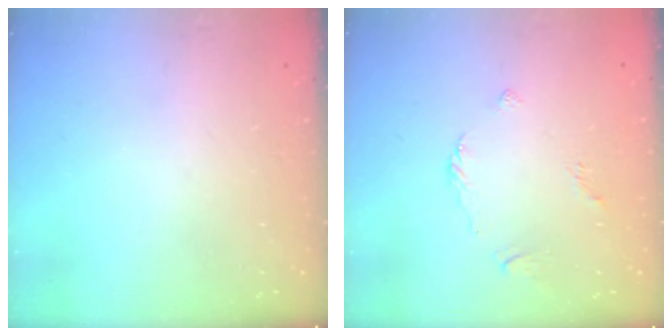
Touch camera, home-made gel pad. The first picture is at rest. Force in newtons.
{"total": 3.4, "press": 3.3, "slide": 0.7}